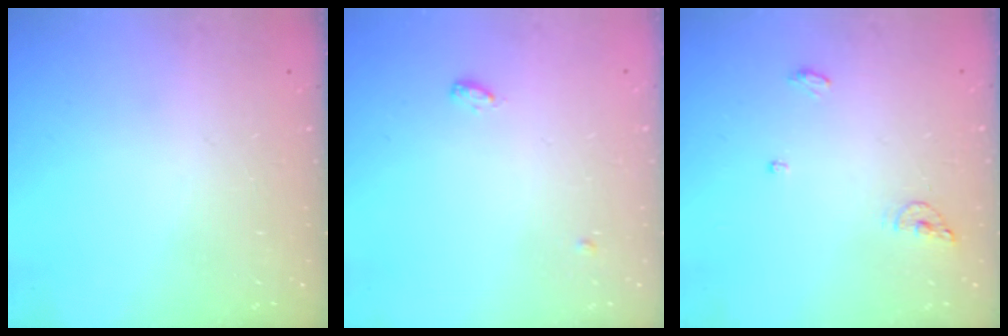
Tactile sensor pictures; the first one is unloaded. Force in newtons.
{"total": 7.9, "press": 4.2, "slide": 6.7}
{"total": 5.9, "press": 5.6, "slide": 1.7}